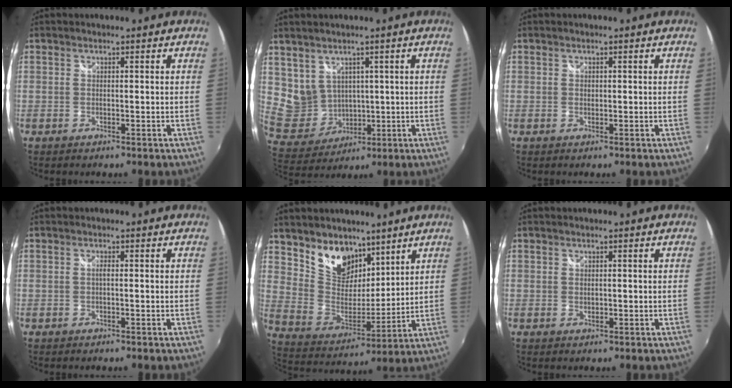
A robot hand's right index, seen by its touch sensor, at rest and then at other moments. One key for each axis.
{"total": 8.3, "fx": 3.5, "fy": 7.1, "fz": 2.4, "tx": -0.052, "ty": 0.003, "tz": 0.094}
{"total": 0.5, "fx": 0.1, "fy": 0.5, "fz": 0.3, "tx": -0.003, "ty": 0.001, "tz": 0.001}
{"total": 0.7, "fx": -0.2, "fy": 0.0, "fz": 0.7, "tx": -0.012, "ty": 0.002, "tz": -0.005}
{"total": 13.1, "fx": 8.8, "fy": 8.0, "fz": 5.3, "tx": -0.108, "ty": 0.003, "tz": 0.175}
{"total": 0.5, "fx": 0.1, "fy": 0.4, "fz": 0.3, "tx": -0.005, "ty": -0.001, "tz": 0.002}